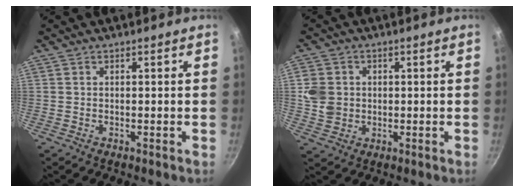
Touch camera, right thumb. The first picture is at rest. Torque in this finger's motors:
{"motor_torque": [0.51, 1.78, 0.49, 0.15, 0.04]}